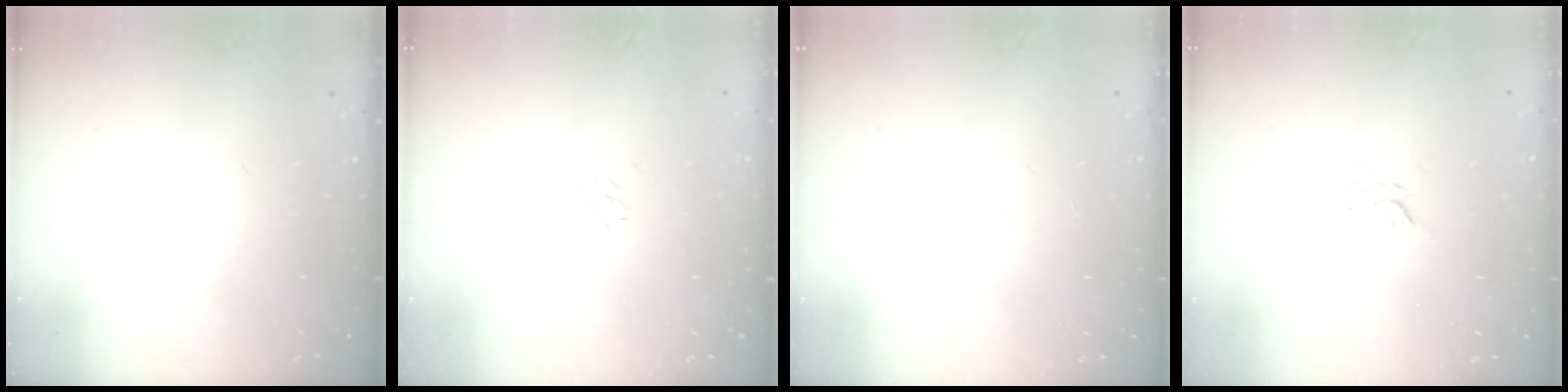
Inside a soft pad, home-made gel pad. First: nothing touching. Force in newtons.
{"total": 1.6, "press": 1.5, "slide": 0.5}
{"total": 1.1, "press": 1.1, "slide": 0.3}
{"total": 2.2, "press": 2.1, "slide": 0.5}